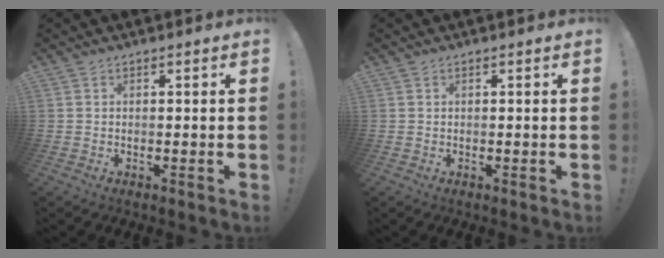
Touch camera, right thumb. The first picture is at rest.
{"total": 0.0}